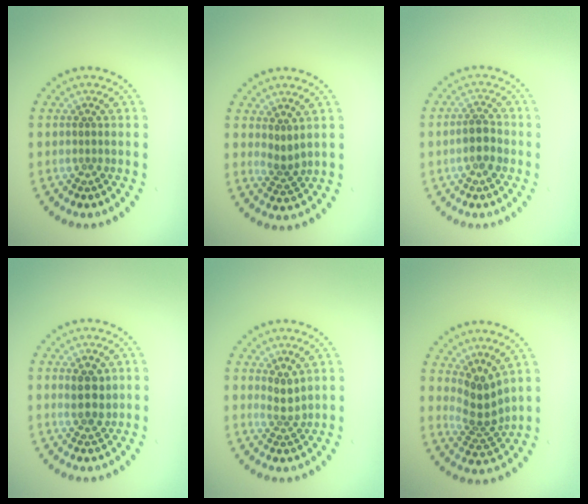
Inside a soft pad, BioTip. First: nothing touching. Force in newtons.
{"total": 1.8, "press": 1.1, "slide": 1.4}
{"total": 2.3, "press": 2.1, "slide": 0.8}
{"total": 2.5, "press": 2.4, "slide": 0.8}
{"total": 1.7, "press": 1.2, "slide": 1.2}
{"total": 3.3, "press": 2.3, "slide": 2.4}